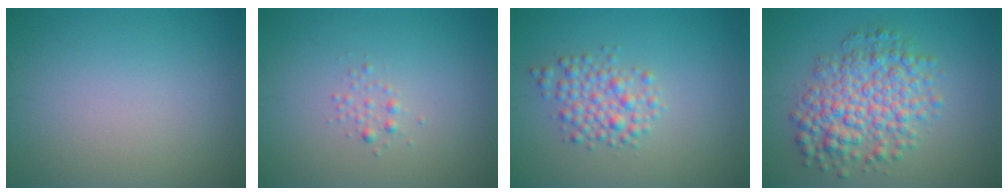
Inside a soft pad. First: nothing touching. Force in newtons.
{"total": 0.9, "press": 0.9, "slide": 0.0}
{"total": 3.0, "press": 3.0, "slide": 0.1}
{"total": 6.3, "press": 6.3, "slide": 0.1}